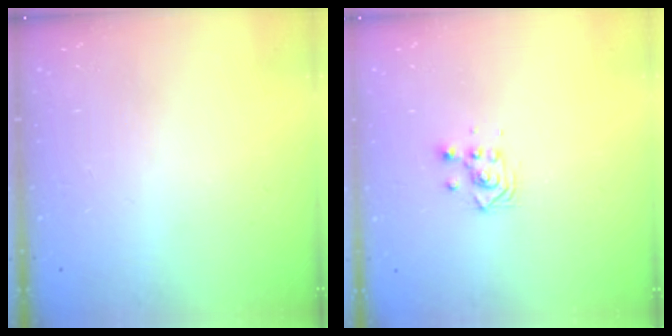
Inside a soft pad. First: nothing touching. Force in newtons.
{"total": 3.2, "press": 3.2, "slide": 0.2}